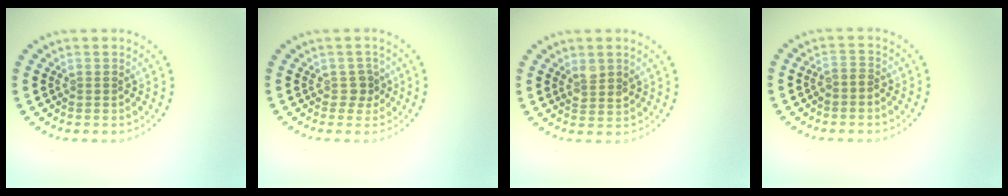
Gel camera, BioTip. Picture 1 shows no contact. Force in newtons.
{"total": 1.3, "press": 1.0, "slide": 0.9}
{"total": 1.6, "press": 1.5, "slide": 0.7}
{"total": 0.9, "press": 0.6, "slide": 0.6}